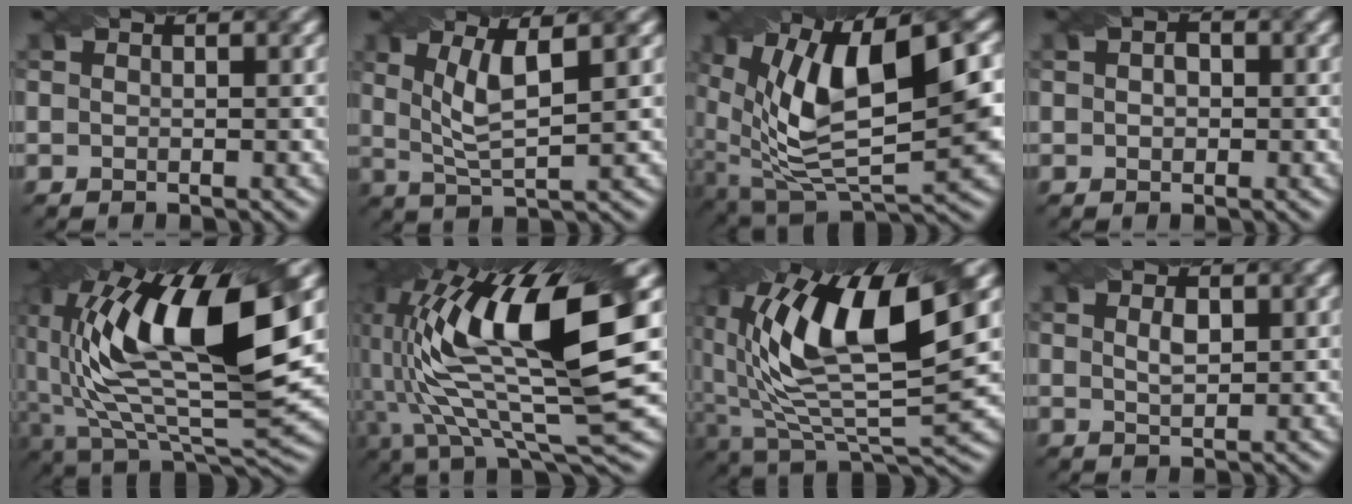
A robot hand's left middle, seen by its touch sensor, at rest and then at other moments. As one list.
[{"total": 4.8, "force": [1.4, 1.2, 4.5], "torque": [-0.090, 0.001, 0.031]}, {"total": 13.4, "force": [2.7, 5.8, 11.8], "torque": [-0.216, -0.001, 0.050]}, {"total": 2.0, "force": [0.2, 1.4, 1.3], "torque": [-0.019, 0.003, 0.001]}, {"total": 15.5, "force": [4.1, 6.6, 13.5], "torque": [-0.251, -0.001, 0.065]}, {"total": 15.9, "force": [4.1, 4.8, 14.6], "torque": [-0.283, 0.009, 0.075]}, {"total": 14.1, "force": [4.0, 5.9, 12.1], "torque": [-0.219, -0.001, 0.070]}, {"total": 1.6, "force": [0.6, 0.7, 1.3], "torque": [-0.026, -0.001, 0.015]}]